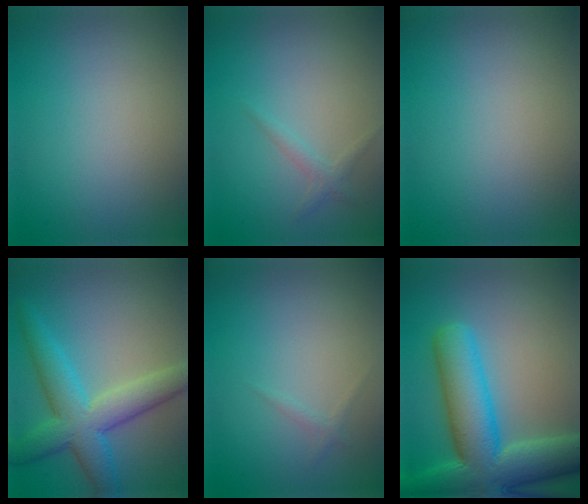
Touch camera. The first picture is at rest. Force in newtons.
{"total": 1.1, "press": 1.1, "slide": 0.1}
{"total": 0.0}
{"total": 6.7, "press": 6.7, "slide": 0.2}
{"total": 0.6, "press": 0.6, "slide": 0.1}
{"total": 11.3, "press": 11.2, "slide": 0.6}